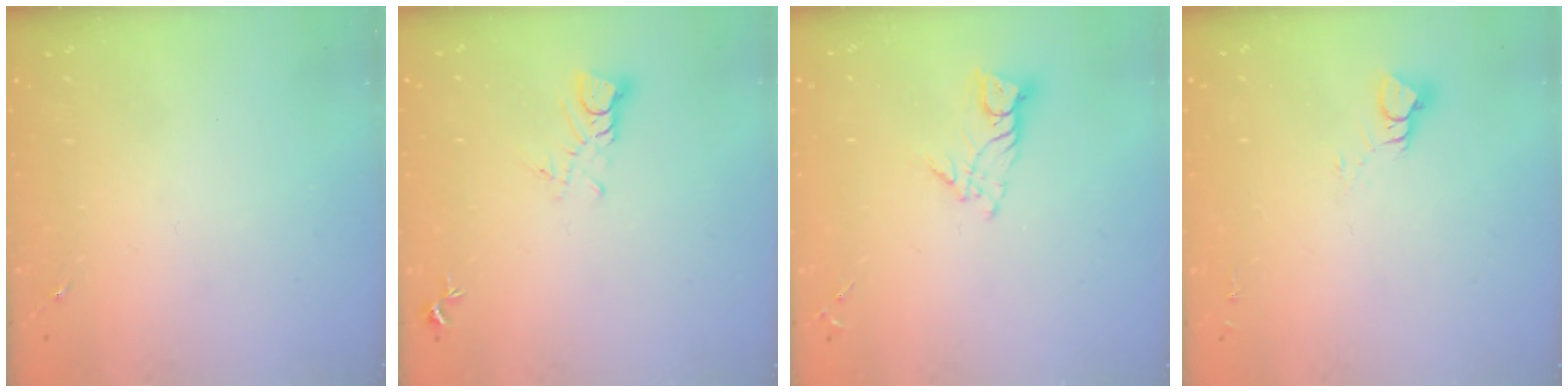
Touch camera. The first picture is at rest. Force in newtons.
{"total": 4.4, "press": 4.4, "slide": 0.3}
{"total": 8.4, "press": 8.4, "slide": 0.9}
{"total": 4.5, "press": 4.5, "slide": 0.4}